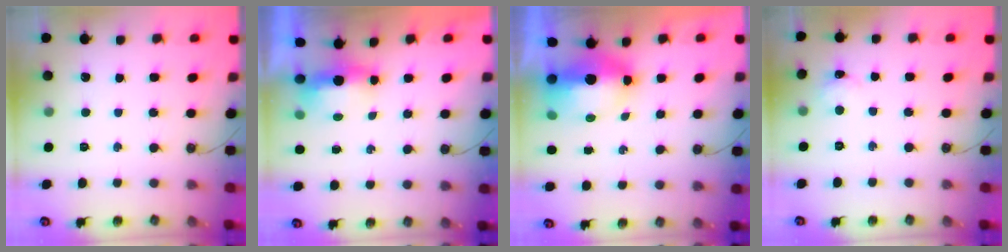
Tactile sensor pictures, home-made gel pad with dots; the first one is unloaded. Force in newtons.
{"total": 5.9, "press": 5.2, "slide": 2.7}
{"total": 13.2, "press": 10.2, "slide": 8.4}
{"total": 2.2, "press": 2.2, "slide": 0.3}